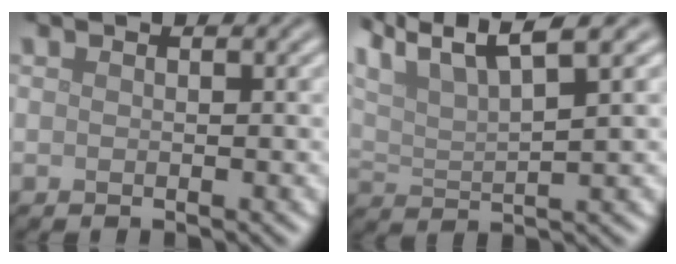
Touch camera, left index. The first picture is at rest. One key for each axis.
{"total": 8.3, "fx": 6.2, "fy": 2.2, "fz": 5.1, "tx": -0.098, "ty": 0.025, "tz": 0.098}